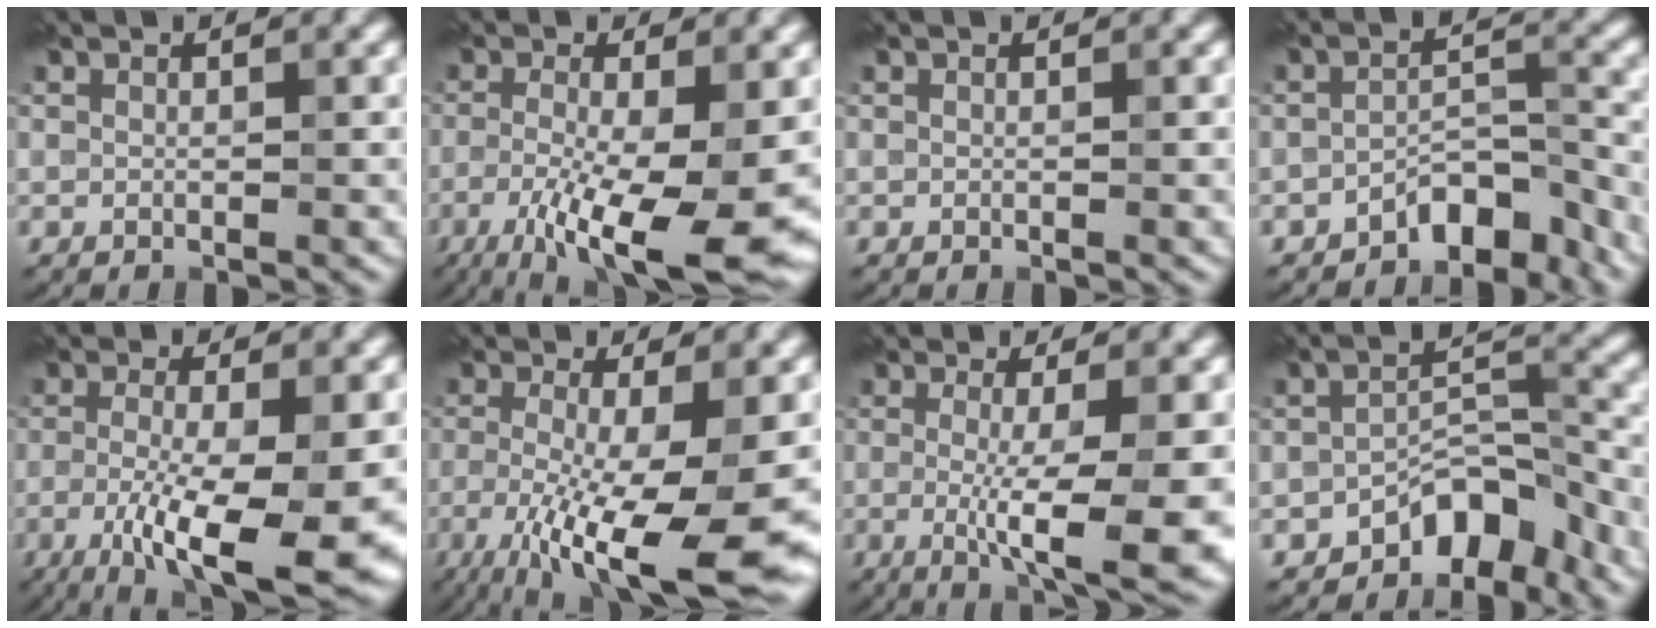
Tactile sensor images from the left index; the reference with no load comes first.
{"total": 11.4, "force": [-3.9, 3.0, 10.3], "torque": [-0.181, -0.026, -0.058]}
{"total": 0.0}
{"total": 4.6, "force": [-3.5, 1.9, 2.2], "torque": [-0.022, 0.010, -0.065]}
{"total": 10.8, "force": [-3.3, 2.9, 9.9], "torque": [-0.171, -0.022, -0.047]}
{"total": 12.3, "force": [-4.8, 2.8, 10.9], "torque": [-0.196, -0.030, -0.073]}
{"total": 8.9, "force": [-1.3, 1.9, 8.6], "torque": [-0.122, -0.019, -0.017]}
{"total": 5.9, "force": [-4.2, 2.8, 3.0], "torque": [-0.028, 0.009, -0.077]}